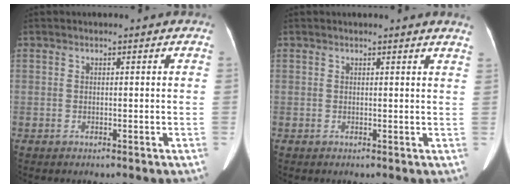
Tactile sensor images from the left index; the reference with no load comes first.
{"total": 3.1, "force": [2.9, -0.4, 1.0], "torque": [-0.014, -0.011, 0.014]}